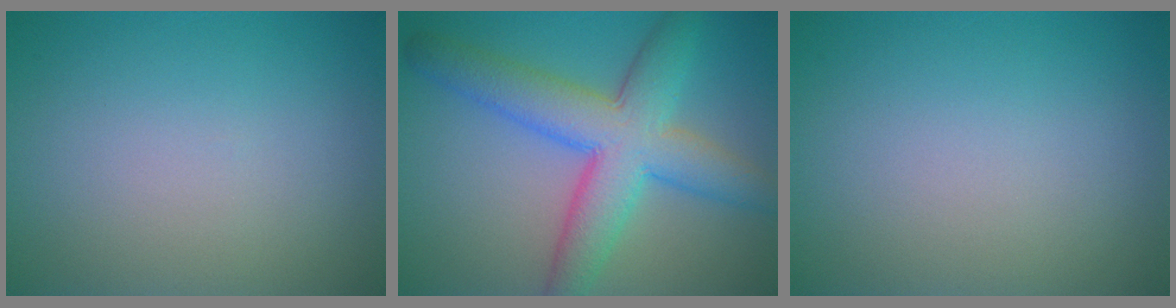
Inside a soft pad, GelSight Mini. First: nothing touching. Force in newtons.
{"total": 8.3, "press": 8.3, "slide": 0.2}
{"total": 0.0}